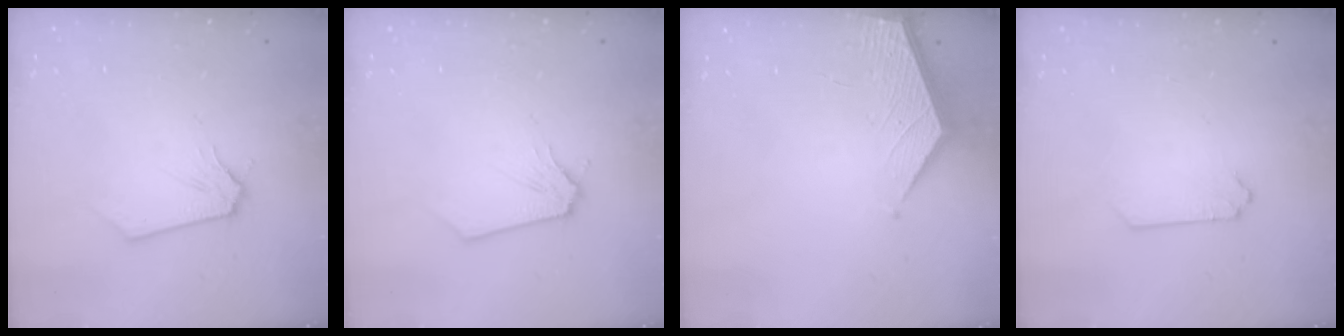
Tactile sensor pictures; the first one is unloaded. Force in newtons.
{"total": 0.0}
{"total": 2.4, "press": 2.4, "slide": 0.2}
{"total": 0.0}